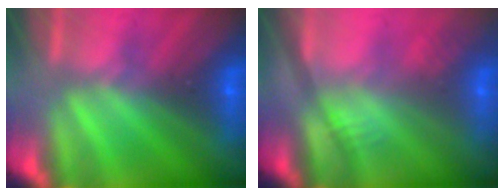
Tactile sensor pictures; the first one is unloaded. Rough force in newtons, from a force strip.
{"total": 2.5}